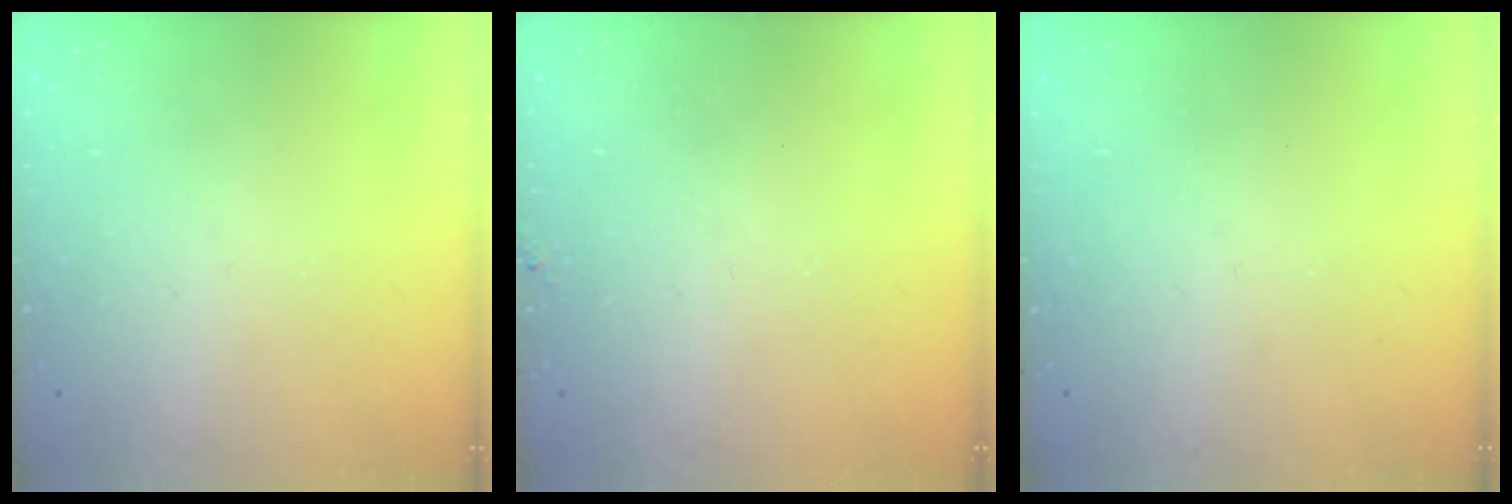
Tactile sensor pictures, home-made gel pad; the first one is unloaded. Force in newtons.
{"total": 4.2, "press": 4.2, "slide": 0.5}
{"total": 0.0}